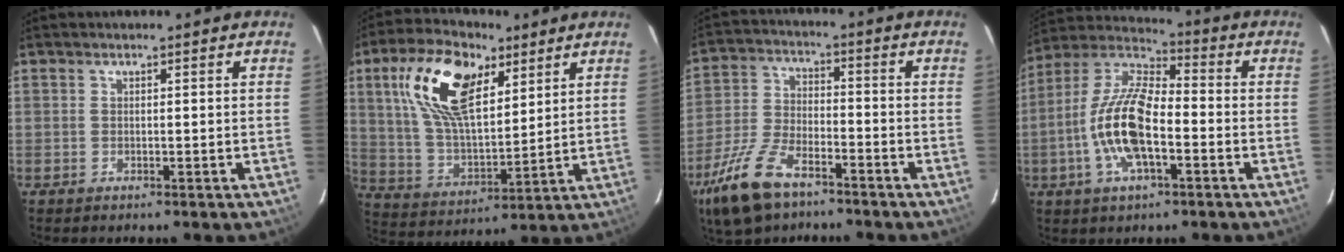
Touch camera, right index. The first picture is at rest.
{"total": 18.7, "force": [8.4, 9.3, 13.8], "torque": [-0.275, 0.024, 0.161]}
{"total": 14.5, "force": [-9.6, 6.4, 8.7], "torque": [-0.204, -0.019, -0.185]}
{"total": 15.2, "force": [-4.2, 6.1, 13.3], "torque": [-0.271, 0.002, -0.085]}